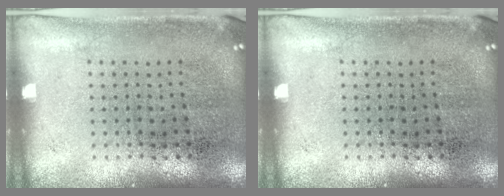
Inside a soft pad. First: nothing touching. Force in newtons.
{"total": 0.0}